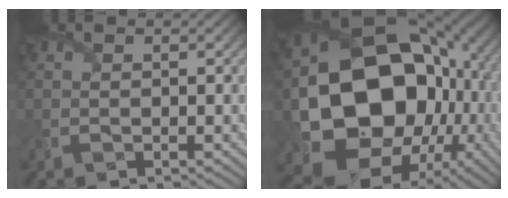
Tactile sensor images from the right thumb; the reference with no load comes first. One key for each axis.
{"total": 20.0, "fx": -1.5, "fy": 16.2, "fz": 11.7, "tx": -0.234, "ty": -0.054, "tz": 0.000}